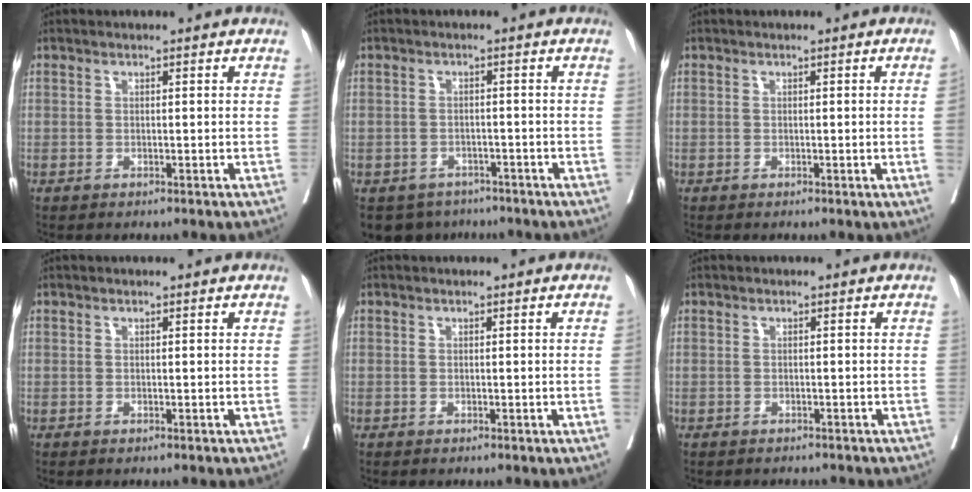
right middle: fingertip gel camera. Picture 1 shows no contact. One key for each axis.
{"total": 7.3, "fx": -5.5, "fy": 4.7, "fz": 1.0, "tx": -0.017, "ty": -0.004, "tz": -0.079}
{"total": 2.0, "fx": -0.1, "fy": -0.8, "fz": 1.9, "tx": -0.029, "ty": -0.003, "tz": 0.002}
{"total": 0.0}
{"total": 0.9, "fx": -0.1, "fy": -0.4, "fz": 0.8, "tx": -0.008, "ty": 0.000, "tz": -0.003}
{"total": 2.6, "fx": -2.4, "fy": 1.0, "fz": 0.4, "tx": -0.005, "ty": -0.006, "tz": -0.037}